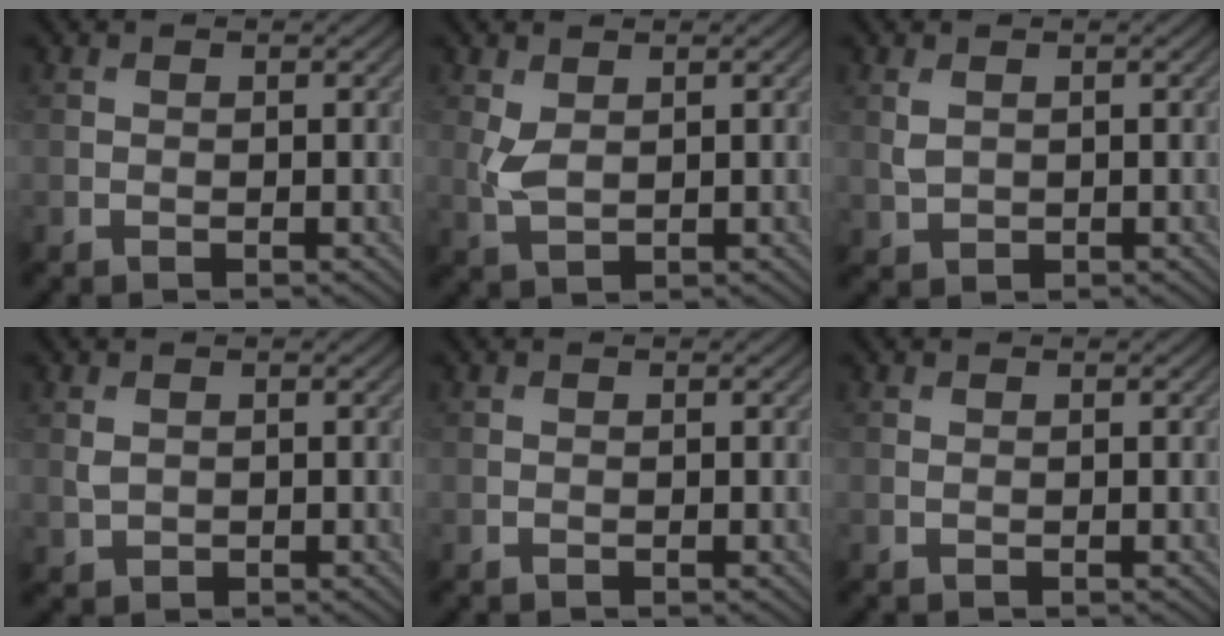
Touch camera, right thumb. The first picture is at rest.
{"total": 2.8, "force": [0.8, 1.6, 2.2], "torque": [-0.058, -0.001, 0.021]}
{"total": 1.8, "force": [0.5, 1.3, 1.1], "torque": [-0.032, -0.003, 0.017]}
{"total": 1.5, "force": [0.4, 1.1, 0.9], "torque": [-0.024, -0.003, 0.012]}
{"total": 0.0}
{"total": 0.0}